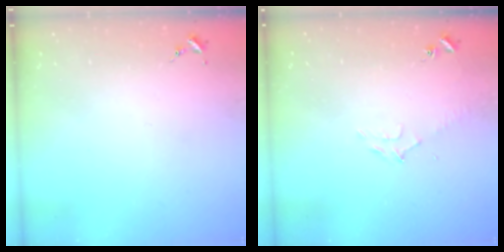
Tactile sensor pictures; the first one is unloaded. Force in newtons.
{"total": 6.6, "press": 6.6, "slide": 0.8}